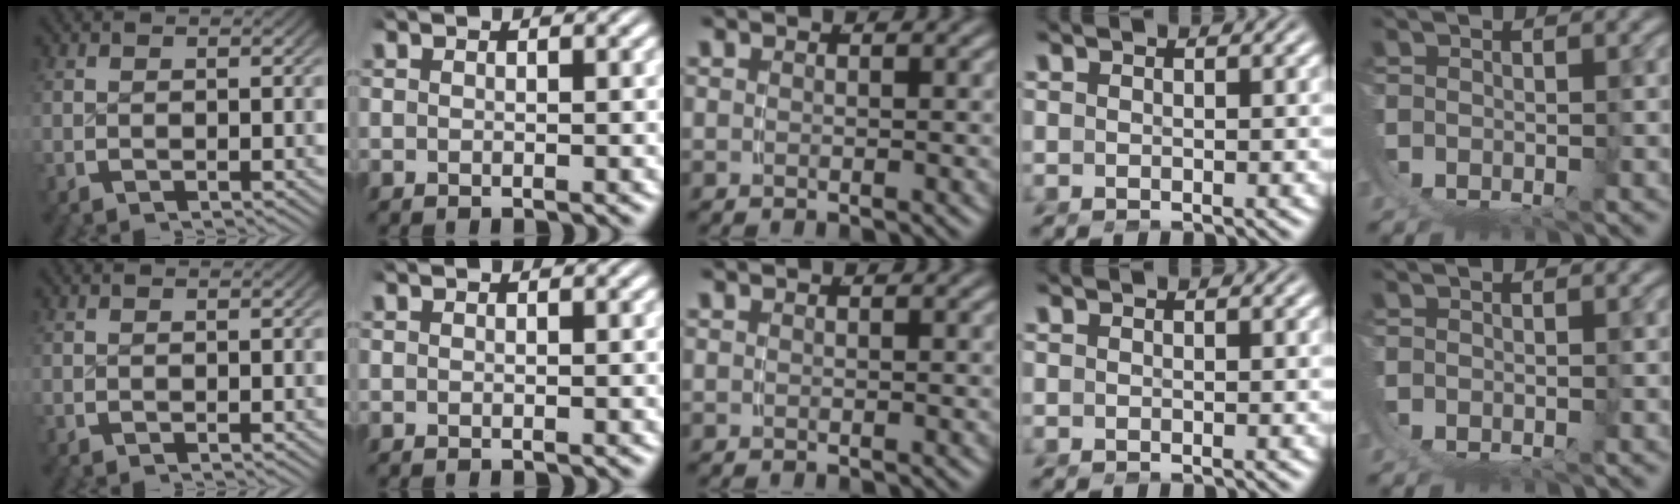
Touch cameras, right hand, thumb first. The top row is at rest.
{}